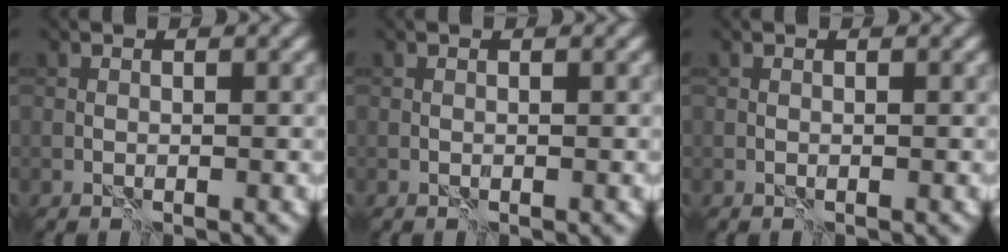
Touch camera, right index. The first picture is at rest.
{"total": 0.0}
{"total": 0.0}